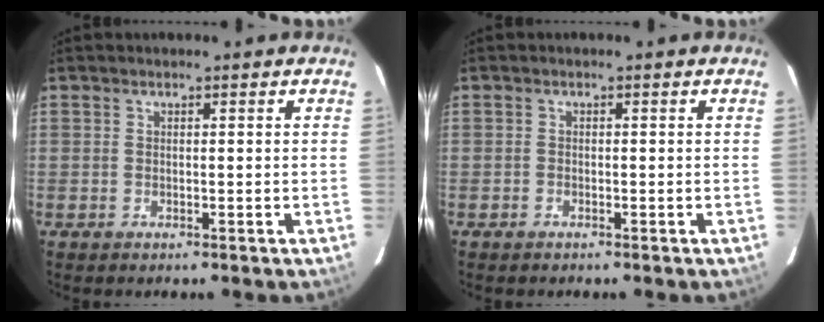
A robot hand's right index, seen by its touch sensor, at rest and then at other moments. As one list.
[{"total": 0.6, "force": [-0.6, 0.3, 0.0], "torque": [-0.003, 0.002, -0.011]}]